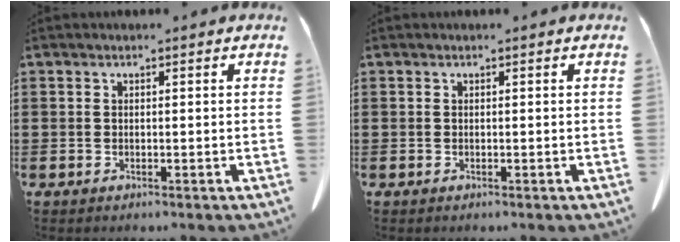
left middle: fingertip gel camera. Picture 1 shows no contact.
{"total": 0.0}